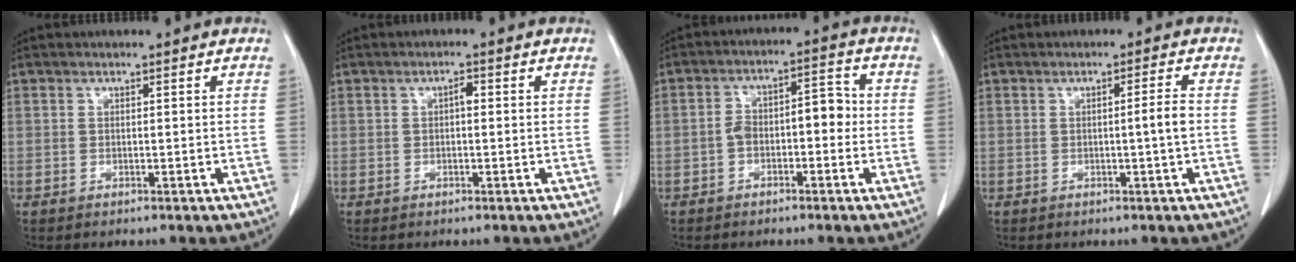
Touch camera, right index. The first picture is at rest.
{"total": 1.3, "force": [0.1, 0.5, 1.2], "torque": [-0.018, 0.004, 0.000]}
{"total": 6.0, "force": [-1.0, 2.9, 5.2], "torque": [-0.083, 0.040, -0.016]}
{"total": 2.4, "force": [-0.4, -0.6, 2.2], "torque": [-0.032, -0.001, -0.007]}